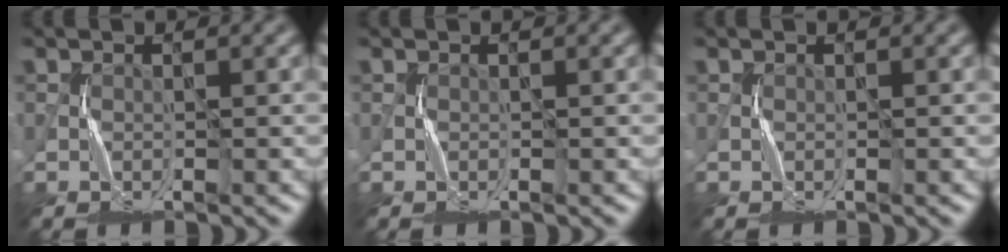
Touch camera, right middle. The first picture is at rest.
{"total": 0.0}
{"total": 0.0}